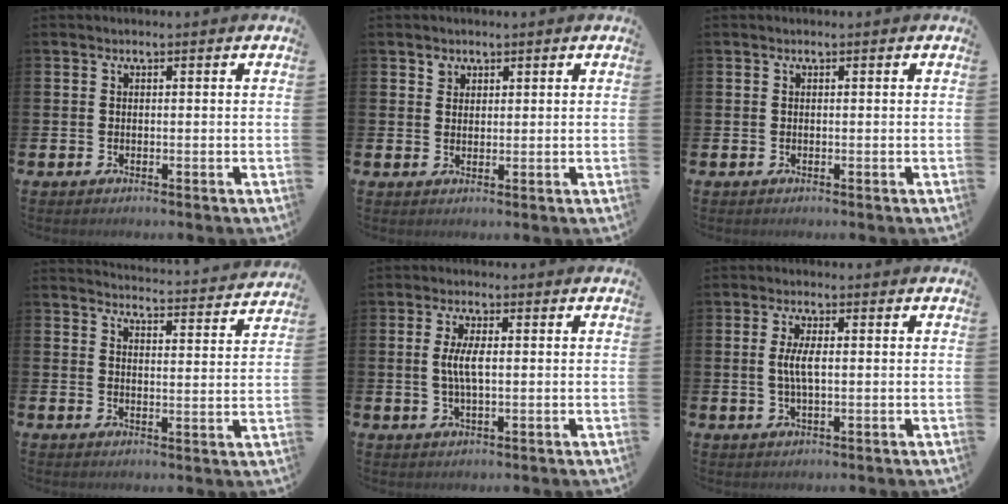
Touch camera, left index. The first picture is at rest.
{"total": 1.8, "force": [1.5, 1.0, 0.0], "torque": [0.023, -0.006, 0.025]}
{"total": 0.0}
{"total": 4.1, "force": [4.1, -0.1, 0.3], "torque": [-0.016, -0.037, 0.068]}
{"total": 3.9, "force": [0.4, 1.3, 3.6], "torque": [-0.071, 0.007, 0.004]}
{"total": 3.5, "force": [0.4, 1.2, 3.3], "torque": [-0.065, 0.005, 0.004]}